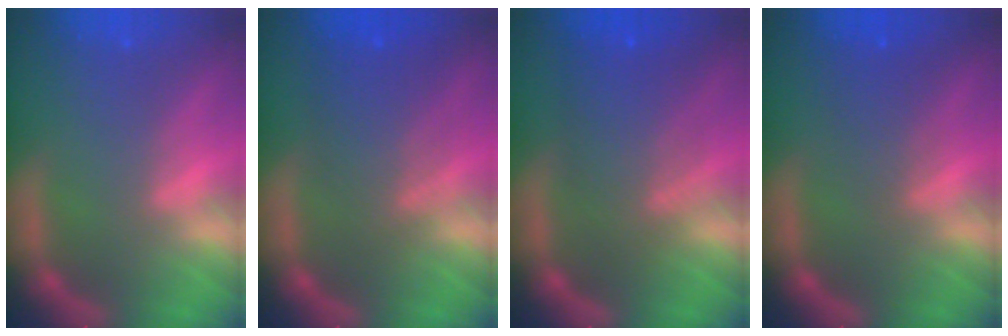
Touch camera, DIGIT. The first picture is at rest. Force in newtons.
{"total": 5.5}
{"total": 6.6}
{"total": 2.5}